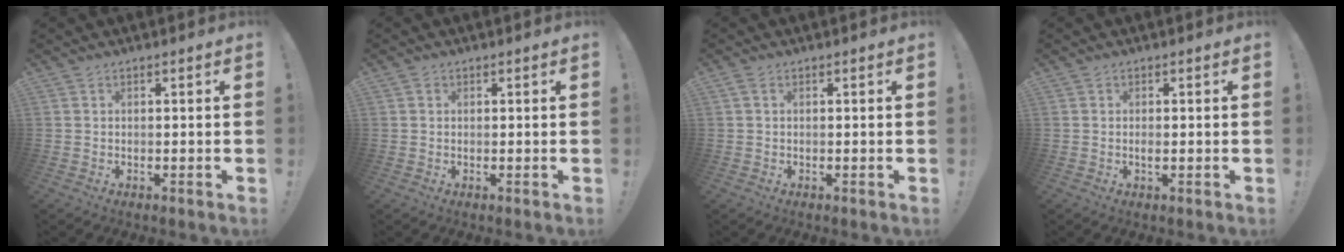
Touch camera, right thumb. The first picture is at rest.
{"total": 0.8, "force": [0.3, 0.7, -0.1], "torque": [-0.001, 0.003, 0.006]}
{"total": 1.0, "force": [0.2, 0.6, 0.9], "torque": [-0.011, 0.001, 0.002]}
{"total": 0.9, "force": [-0.2, 0.2, 0.9], "torque": [-0.011, -0.004, -0.005]}